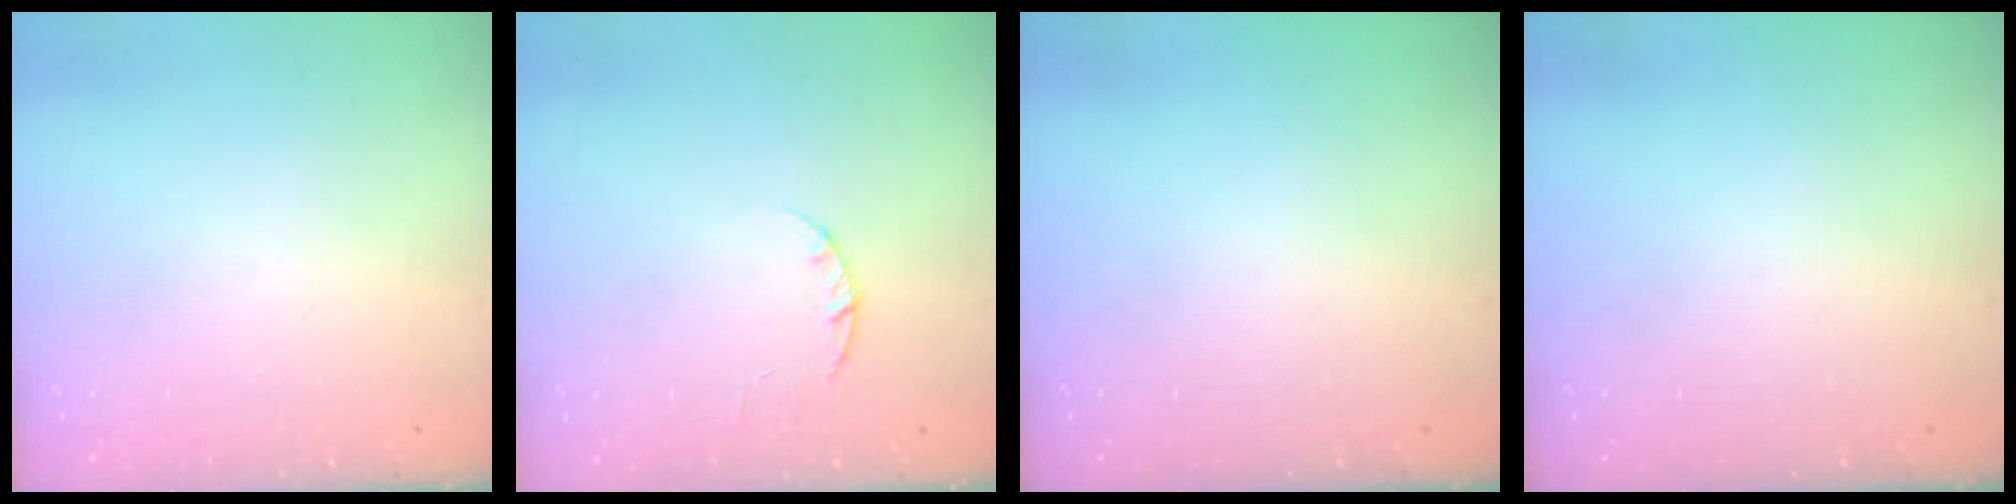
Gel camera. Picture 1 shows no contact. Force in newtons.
{"total": 2.4, "press": 2.3, "slide": 0.4}
{"total": 0.0}
{"total": 0.0}